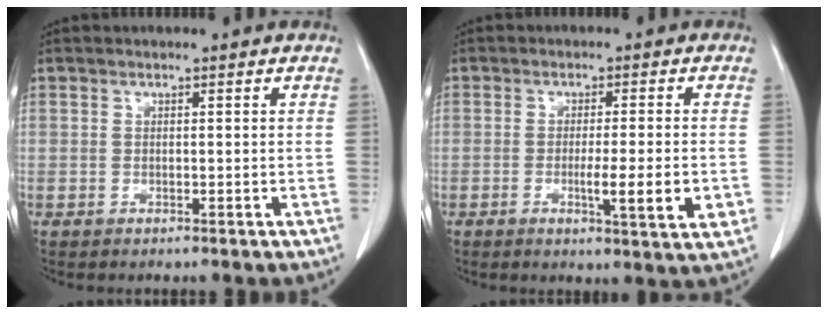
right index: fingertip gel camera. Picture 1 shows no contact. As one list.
[{"total": 7.1, "force": [-1.7, 0.2, 6.9], "torque": [-0.097, -0.013, -0.024]}]